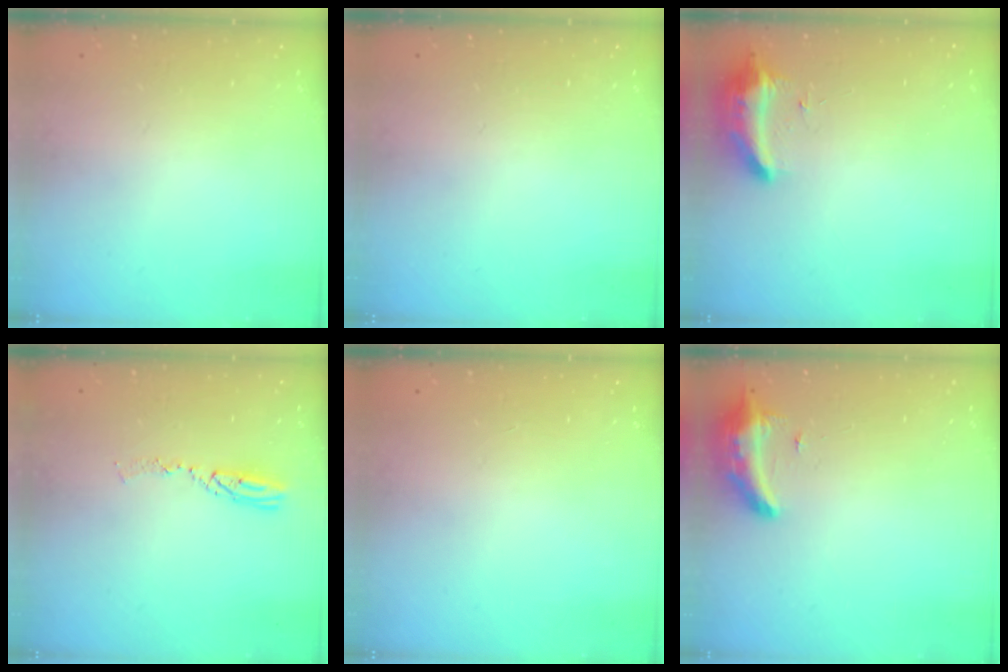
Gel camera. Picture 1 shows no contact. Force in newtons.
{"total": 0.0}
{"total": 9.1, "press": 9.1, "slide": 0.0}
{"total": 6.5, "press": 6.5, "slide": 0.7}
{"total": 0.0}
{"total": 8.2, "press": 8.1, "slide": 1.6}